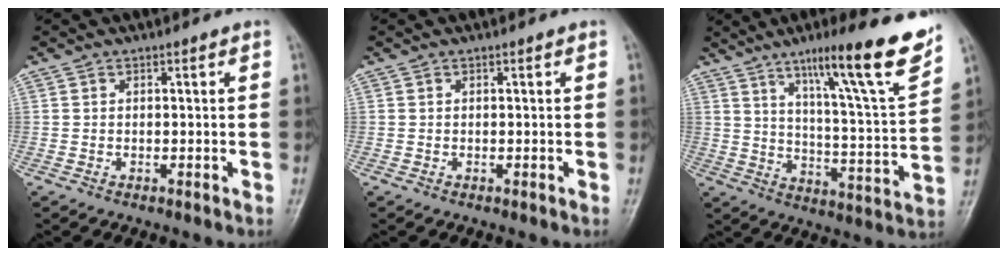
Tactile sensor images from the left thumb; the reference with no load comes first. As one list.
[{"total": 0.0}, {"total": 19.6, "force": [12.8, 1.4, 14.8], "torque": [-0.199, -0.064, 0.195]}]